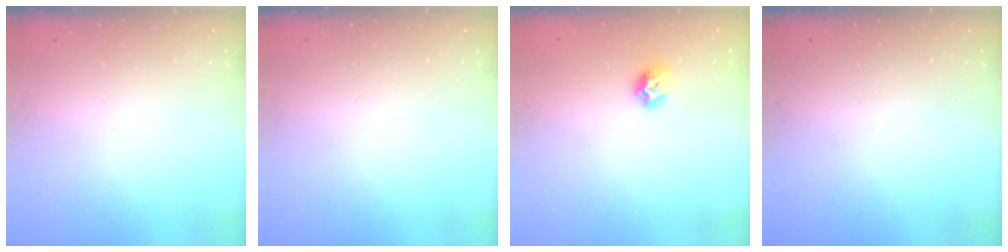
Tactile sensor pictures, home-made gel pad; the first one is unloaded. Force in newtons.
{"total": 0.0}
{"total": 7.6, "press": 7.6, "slide": 0.7}
{"total": 0.0}